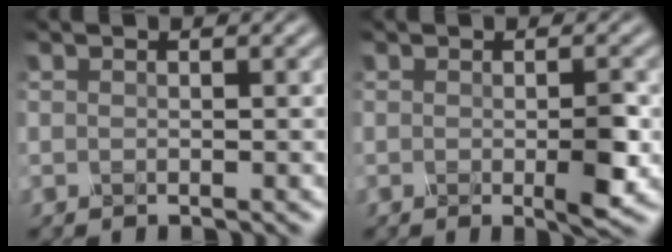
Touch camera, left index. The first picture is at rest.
{"total": 2.7, "force": [-0.9, 0.3, 2.5], "torque": [-0.058, -0.006, -0.008]}